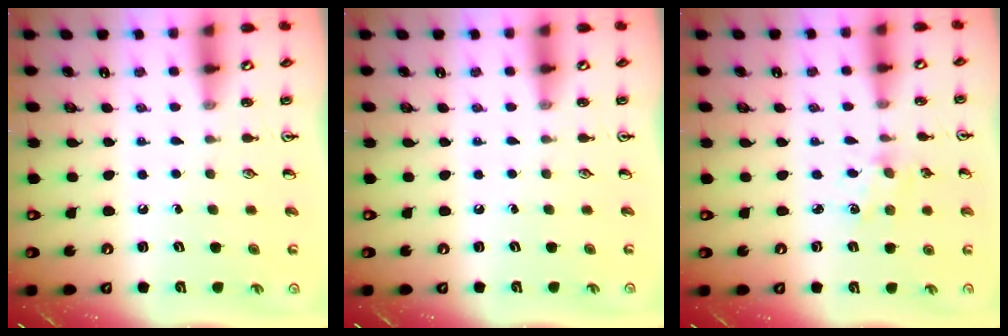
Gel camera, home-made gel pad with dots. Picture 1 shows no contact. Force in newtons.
{"total": 0.0}
{"total": 1.9, "press": 1.8, "slide": 0.3}